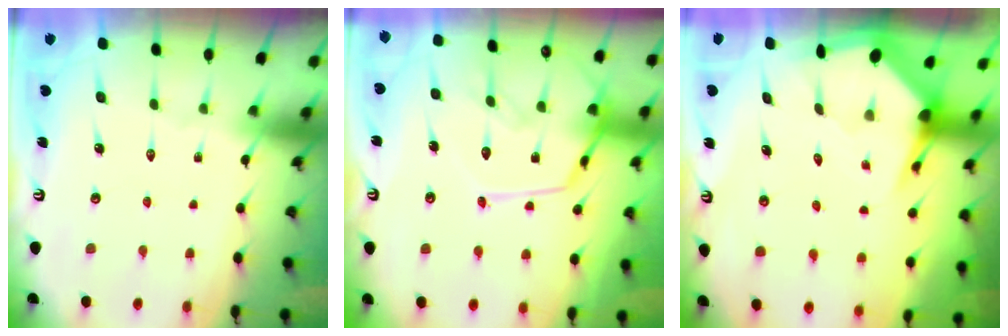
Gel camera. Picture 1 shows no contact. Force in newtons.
{"total": 14.3, "press": 14.3, "slide": 1.1}
{"total": 4.4, "press": 4.4, "slide": 0.6}